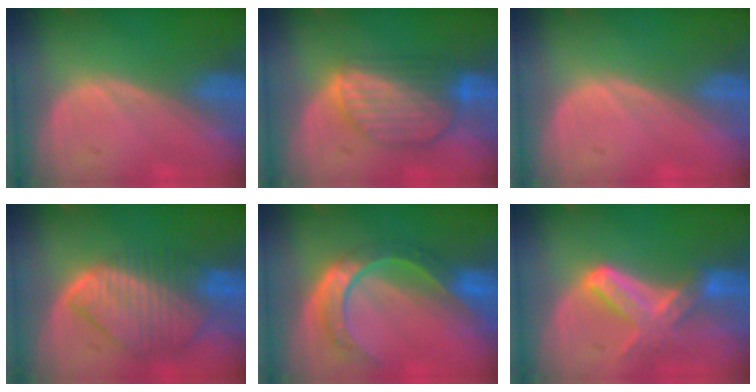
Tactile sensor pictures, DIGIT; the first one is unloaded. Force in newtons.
{"total": 8.1, "press": 7.3, "slide": 3.6}
{"total": 0.6, "press": 0.2, "slide": 0.5}
{"total": 9.7, "press": 8.5, "slide": 4.7}
{"total": 8.8, "press": 7.4, "slide": 4.7}
{"total": 6.4, "press": 6.4, "slide": 0.6}